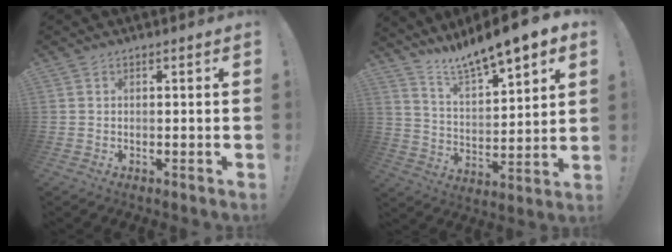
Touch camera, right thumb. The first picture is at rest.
{"total": 11.0, "force": [10.0, 1.3, 4.2], "torque": [-0.085, -0.087, 0.171]}